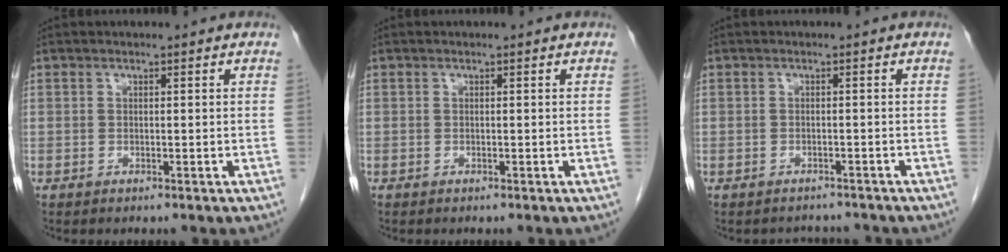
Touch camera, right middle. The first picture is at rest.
{"total": 0.0}
{"total": 2.7, "force": [-2.5, 0.9, -0.5], "torque": [0.007, 0.003, -0.034]}